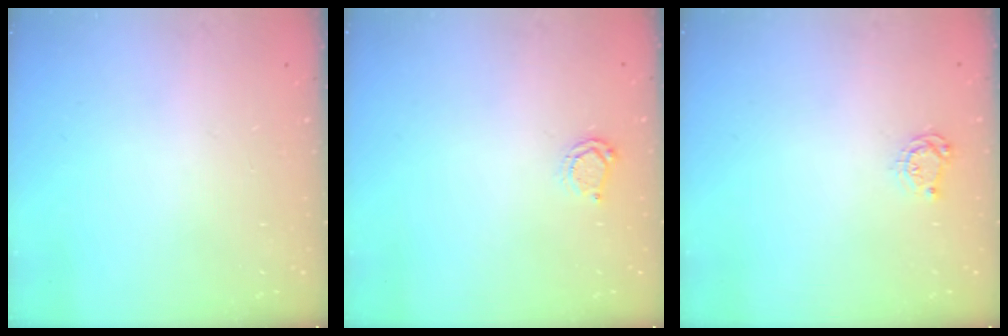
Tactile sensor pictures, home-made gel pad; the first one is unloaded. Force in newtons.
{"total": 4.7, "press": 4.6, "slide": 0.6}
{"total": 3.9, "press": 3.9, "slide": 0.5}